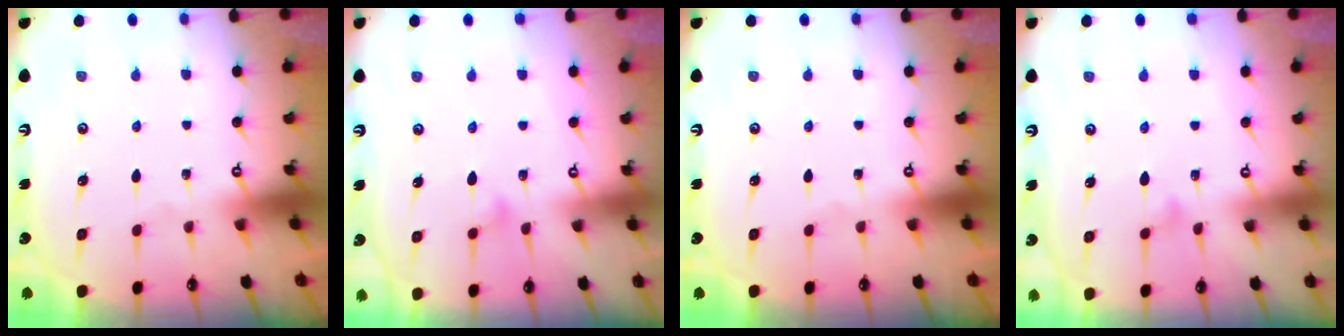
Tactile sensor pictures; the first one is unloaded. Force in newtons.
{"total": 10.2, "press": 10.1, "slide": 0.5}
{"total": 0.0}
{"total": 8.6, "press": 8.6, "slide": 0.6}